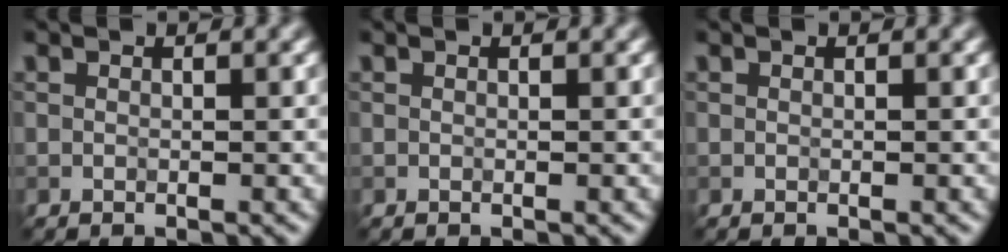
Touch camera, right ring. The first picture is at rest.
{"total": 0.0}
{"total": 0.0}